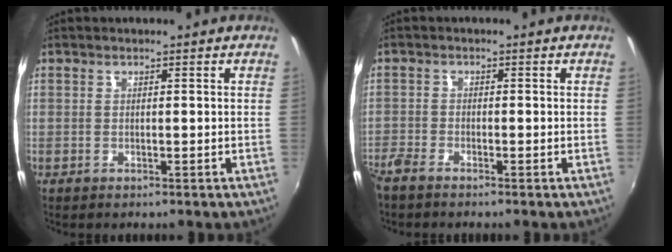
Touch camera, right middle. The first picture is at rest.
{"total": 3.3, "force": [-2.9, 0.7, 1.2], "torque": [-0.039, -0.012, -0.061]}